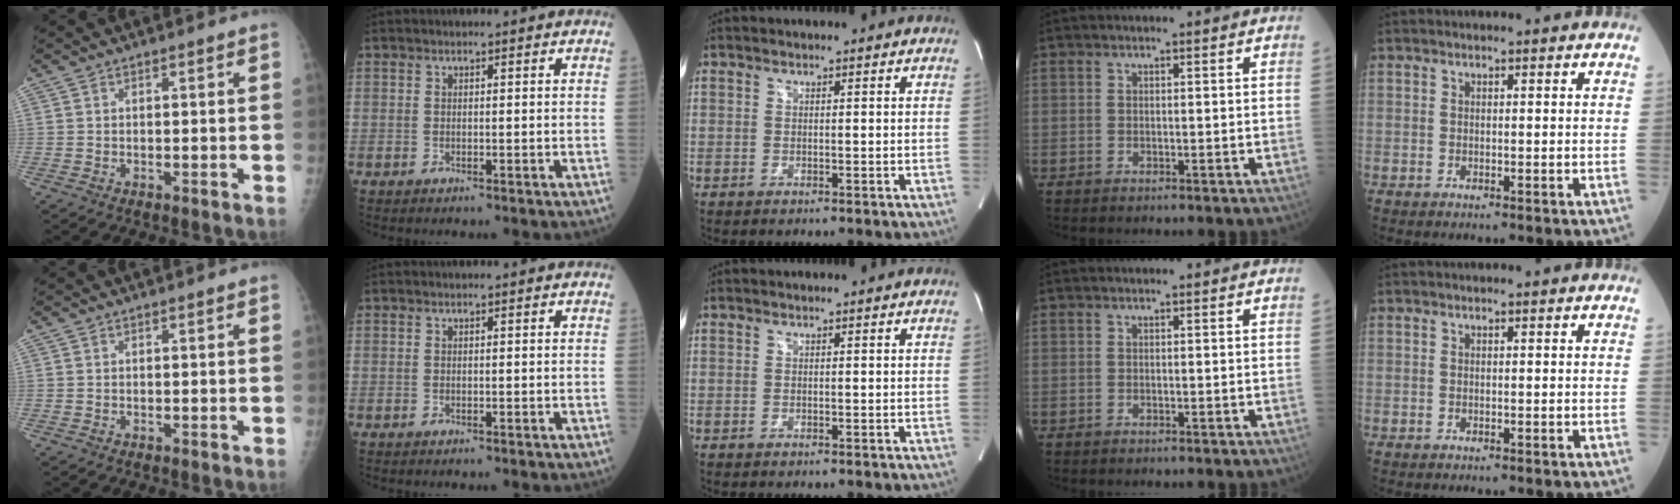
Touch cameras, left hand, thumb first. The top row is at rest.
{}